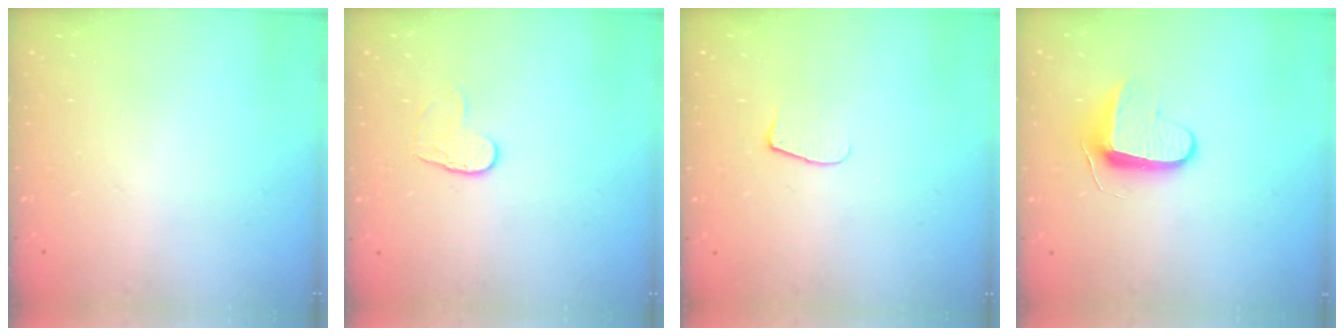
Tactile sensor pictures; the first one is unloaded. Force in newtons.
{"total": 5.8, "press": 5.7, "slide": 0.5}
{"total": 5.3, "press": 5.2, "slide": 0.6}
{"total": 8.7, "press": 8.7, "slide": 0.7}